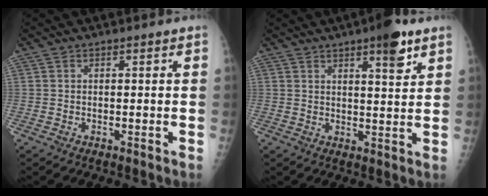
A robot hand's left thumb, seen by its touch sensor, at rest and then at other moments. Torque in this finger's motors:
{"motor_torque": [1.09, 0.03, 1.00, -0.25, 0.01]}